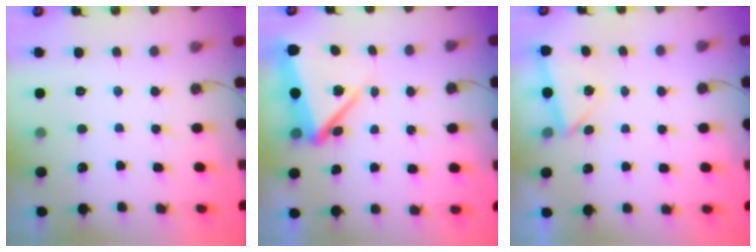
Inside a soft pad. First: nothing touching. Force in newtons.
{"total": 8.4, "press": 8.1, "slide": 2.0}
{"total": 2.7, "press": 2.1, "slide": 1.8}